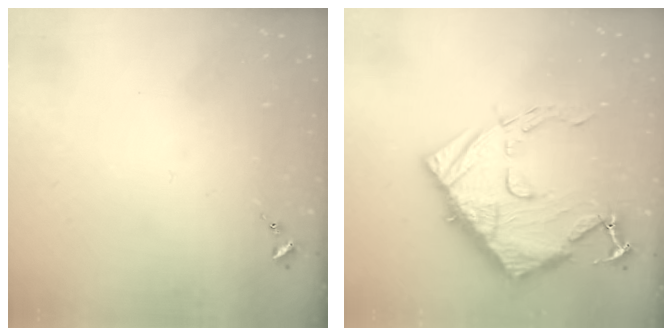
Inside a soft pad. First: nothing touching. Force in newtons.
{"total": 22.1, "press": 22.0, "slide": 2.0}